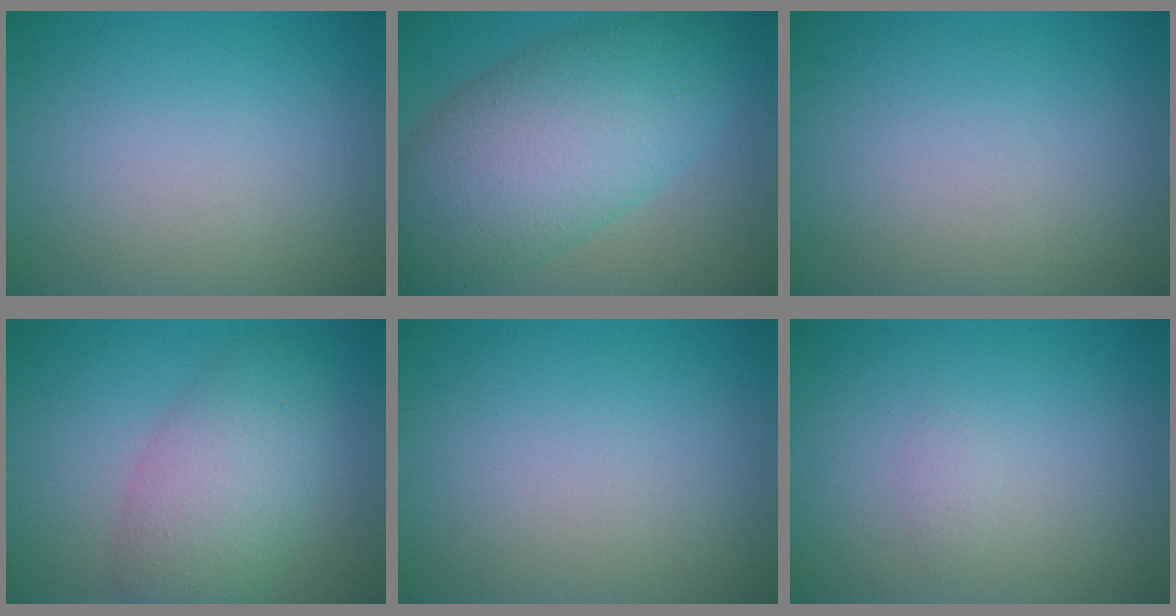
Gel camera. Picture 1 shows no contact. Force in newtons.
{"total": 11.1, "press": 11.0, "slide": 0.3}
{"total": 0.0}
{"total": 5.8, "press": 5.8, "slide": 0.1}
{"total": 0.0}
{"total": 0.7, "press": 0.7, "slide": 0.0}